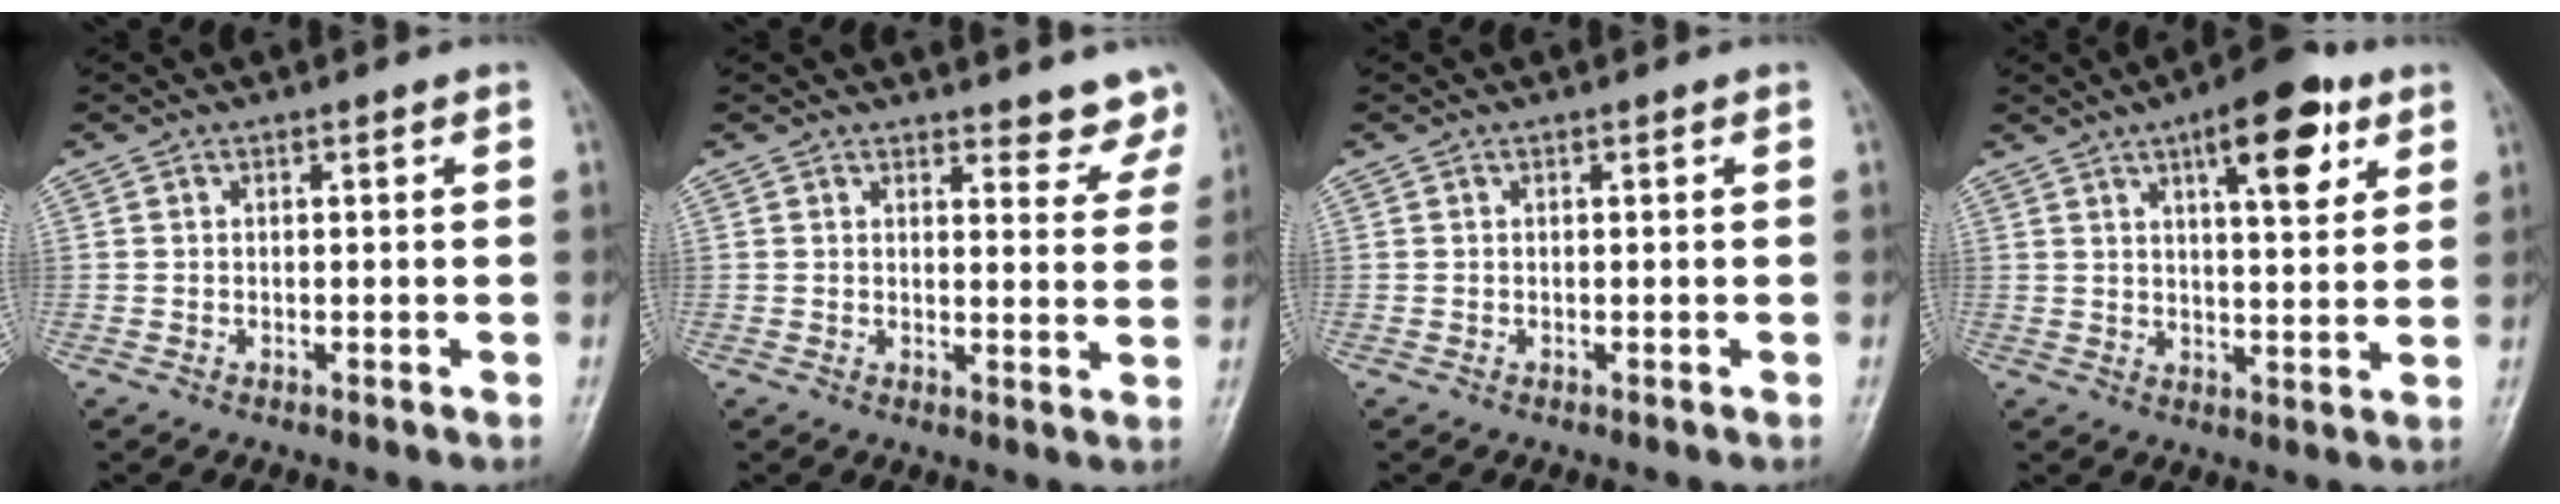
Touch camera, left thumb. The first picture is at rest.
{"total": 6.5, "force": [6.0, 2.1, 1.0], "torque": [0.024, -0.039, 0.050]}
{"total": 0.0}
{"total": 12.1, "force": [6.1, 4.4, 9.6], "torque": [-0.112, -0.021, 0.083]}